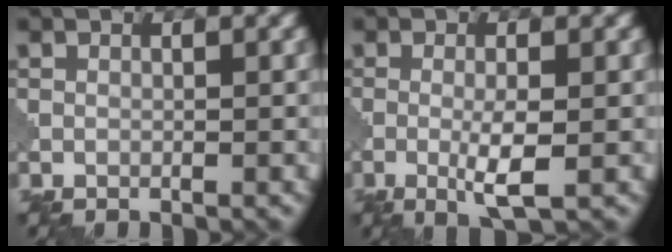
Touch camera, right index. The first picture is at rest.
{"total": 3.5, "force": [-0.7, 0.6, 3.4], "torque": [-0.064, -0.007, -0.014]}